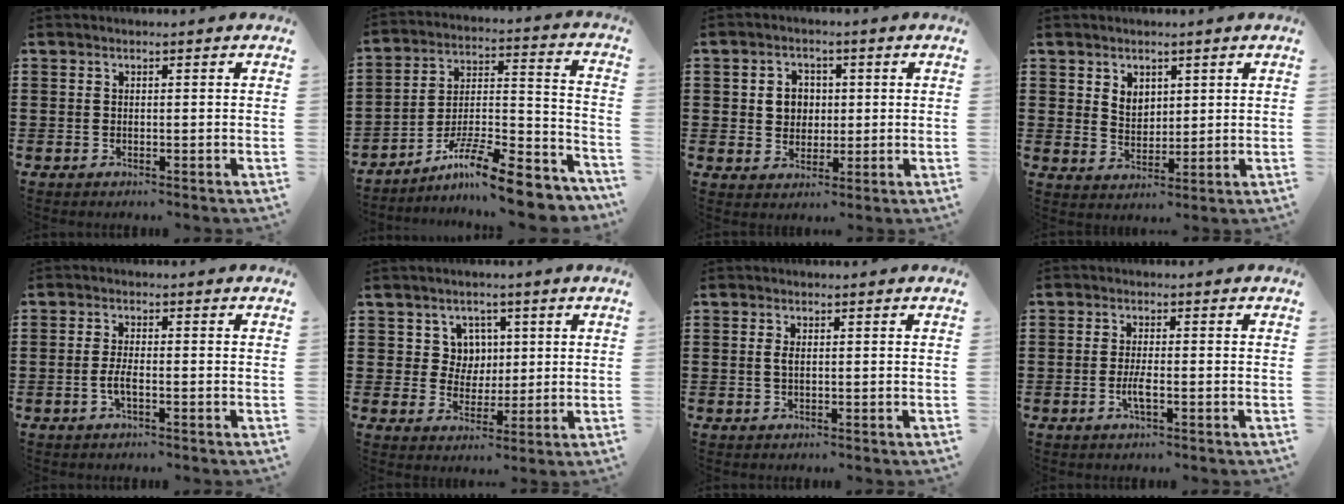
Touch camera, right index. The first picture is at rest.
{"total": 12.2, "force": [-10.0, 1.4, 6.8], "torque": [-0.101, 0.027, -0.189]}
{"total": 4.2, "force": [0.5, 3.8, 1.8], "torque": [-0.041, 0.010, 0.004]}
{"total": 3.4, "force": [2.0, 2.6, 0.9], "torque": [-0.020, 0.008, 0.035]}
{"total": 2.5, "force": [-0.9, 0.5, 2.2], "torque": [-0.049, -0.001, -0.018]}
{"total": 5.1, "force": [1.7, 4.6, 1.4], "torque": [-0.042, 0.014, 0.028]}
{"total": 1.3, "force": [0.1, 0.5, 1.2], "torque": [-0.025, 0.004, 0.001]}
{"total": 2.8, "force": [-1.0, 0.5, 2.6], "torque": [-0.059, -0.008, -0.021]}